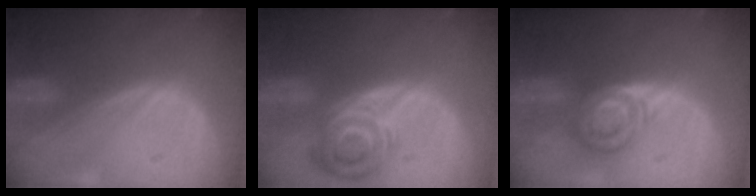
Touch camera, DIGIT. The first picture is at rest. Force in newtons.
{"total": 8.2, "press": 7.3, "slide": 3.8}
{"total": 5.9, "press": 5.9, "slide": 0.6}